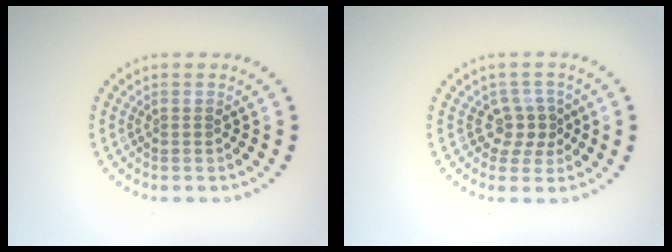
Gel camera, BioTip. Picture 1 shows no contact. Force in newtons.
{"total": 2.3, "press": 1.8, "slide": 1.5}